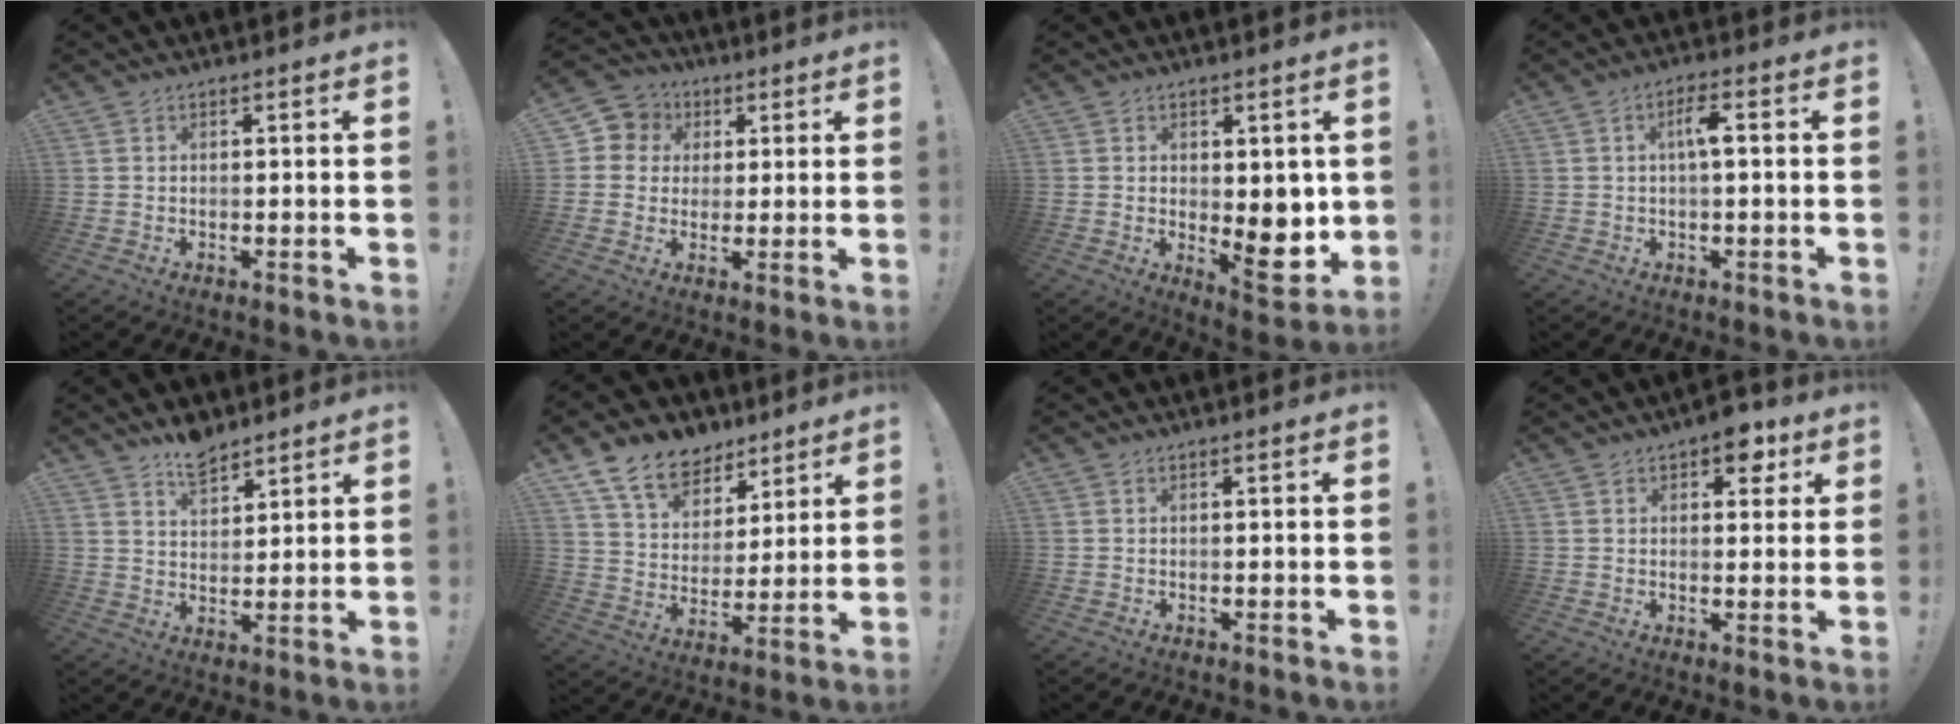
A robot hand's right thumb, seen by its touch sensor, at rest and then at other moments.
{"total": 7.4, "force": [1.4, 7.1, 1.6], "torque": [-0.024, -0.002, 0.034]}
{"total": 9.5, "force": [-0.5, 5.5, 7.7], "torque": [-0.063, -0.016, -0.002]}
{"total": 5.0, "force": [0.4, 1.1, 4.9], "torque": [-0.079, 0.007, -0.002]}
{"total": 7.5, "force": [6.1, 3.4, 2.7], "torque": [-0.037, -0.039, 0.113]}
{"total": 14.1, "force": [9.7, 8.7, 5.2], "torque": [-0.091, -0.062, 0.184]}
{"total": 0.0}
{"total": 6.8, "force": [3.8, 4.0, 3.9], "torque": [-0.033, -0.017, 0.064]}